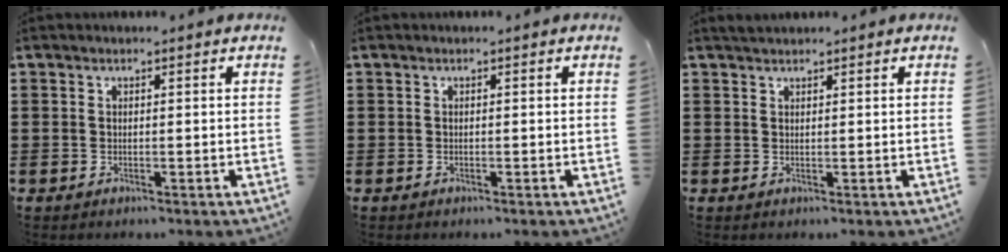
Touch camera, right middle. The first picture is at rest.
{"total": 0.0}
{"total": 1.3, "force": [1.2, 0.3, 0.3], "torque": [-0.008, 0.001, 0.023]}